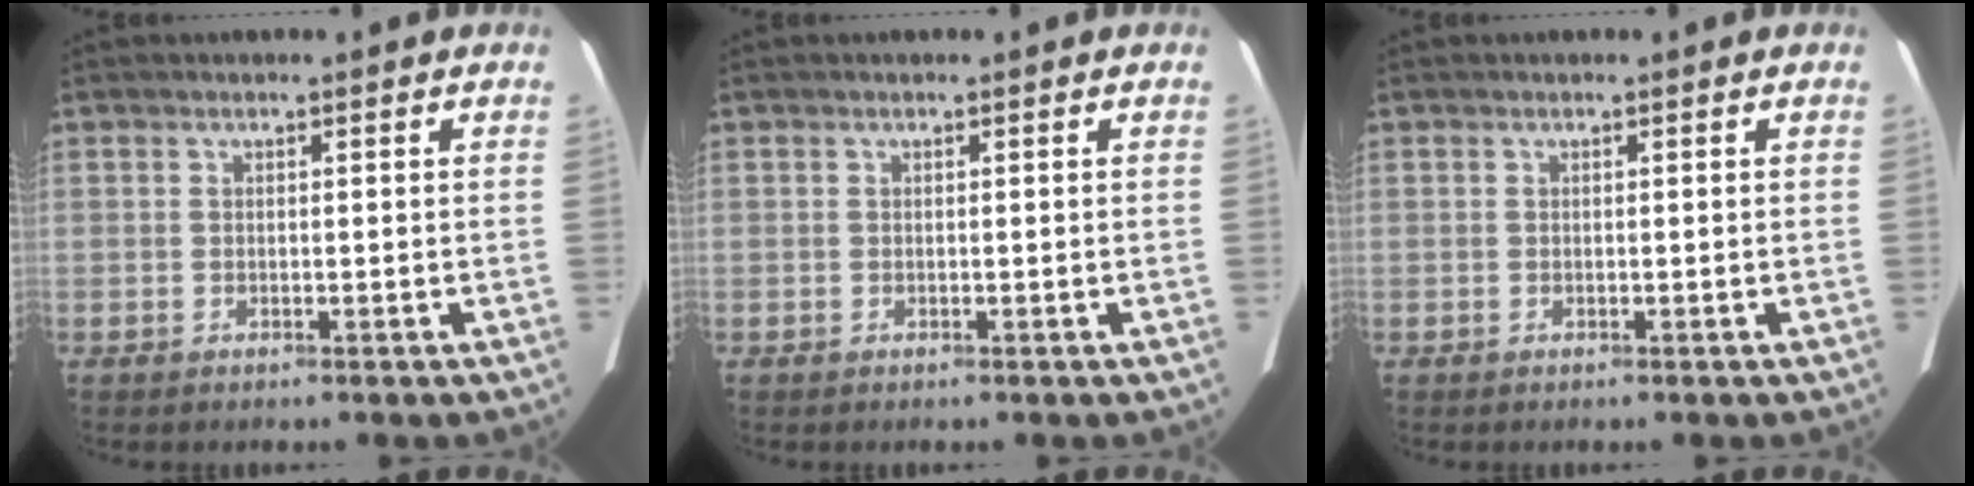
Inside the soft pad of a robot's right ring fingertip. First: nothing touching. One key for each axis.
{"total": 0.0}
{"total": 0.0}